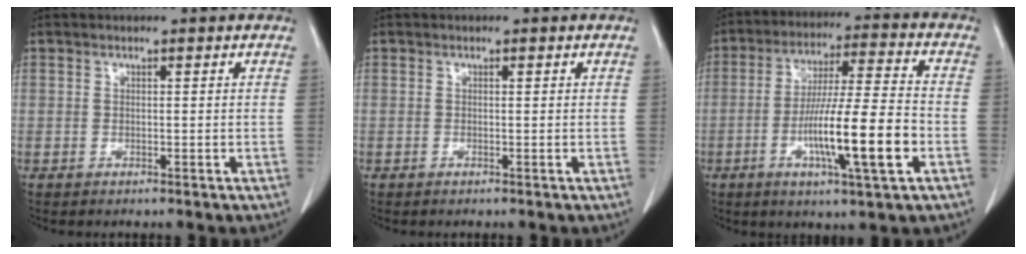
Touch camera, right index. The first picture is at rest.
{"total": 0.0}
{"total": 14.1, "force": [-4.4, 0.5, 13.4], "torque": [-0.239, -0.008, -0.075]}